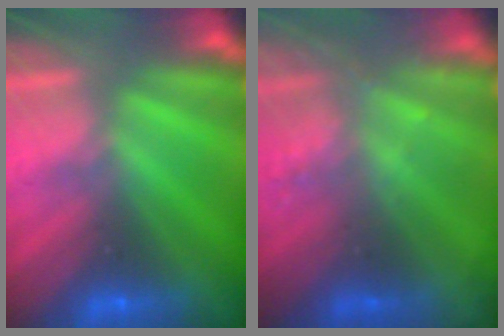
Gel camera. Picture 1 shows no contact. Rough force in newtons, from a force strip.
{"total": 2.4}